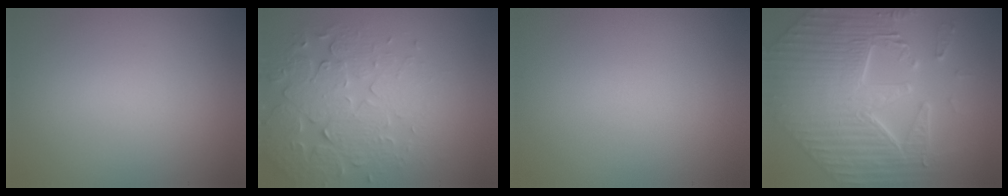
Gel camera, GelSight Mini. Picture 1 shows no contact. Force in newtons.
{"total": 5.7, "press": 4.7, "slide": 3.1}
{"total": 0.0}
{"total": 9.4, "press": 7.4, "slide": 5.9}